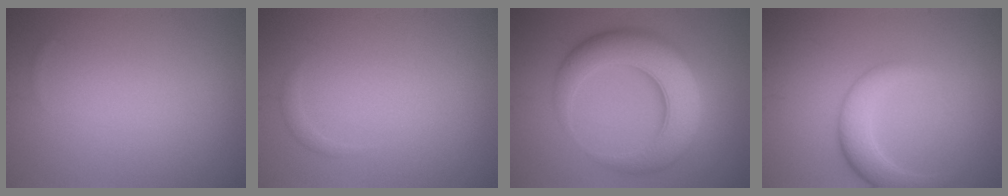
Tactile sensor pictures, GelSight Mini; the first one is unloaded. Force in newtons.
{"total": 0.6, "press": 0.6, "slide": 0.0}
{"total": 8.7, "press": 8.7, "slide": 0.3}
{"total": 3.6, "press": 3.6, "slide": 0.3}